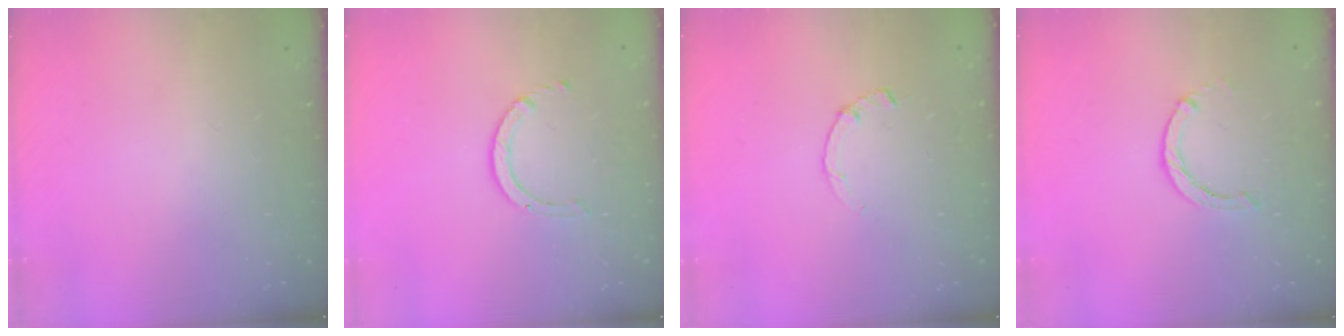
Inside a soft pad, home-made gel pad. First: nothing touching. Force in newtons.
{"total": 2.5, "press": 2.5, "slide": 0.2}
{"total": 2.2, "press": 2.2, "slide": 0.2}
{"total": 0.6, "press": 0.6, "slide": 0.2}